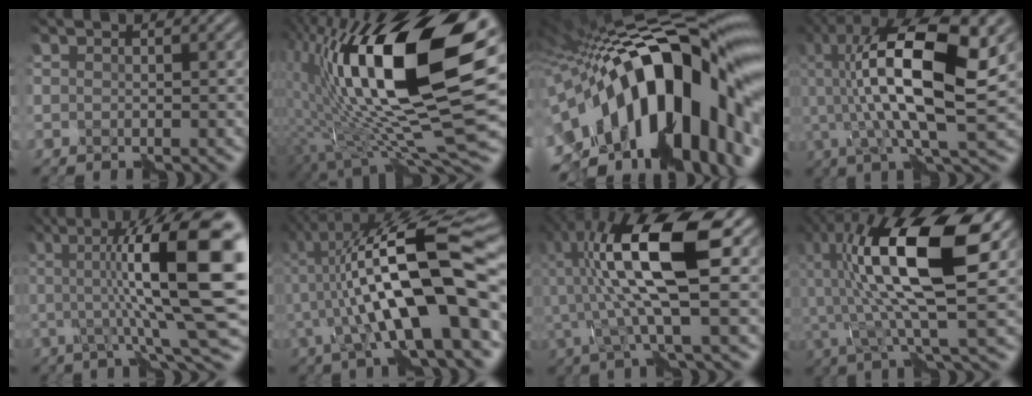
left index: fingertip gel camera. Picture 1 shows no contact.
{"total": 17.8, "force": [4.4, 6.2, 16.1], "torque": [-0.279, 0.007, 0.068]}
{"total": 20.1, "force": [-2.7, 10.7, 16.8], "torque": [-0.273, 0.011, -0.052]}
{"total": 13.5, "force": [2.8, 3.4, 12.7], "torque": [-0.220, 0.015, 0.047]}
{"total": 13.9, "force": [2.4, 2.9, 13.4], "torque": [-0.177, 0.012, 0.038]}
{"total": 14.7, "force": [0.4, 3.5, 14.3], "torque": [-0.229, 0.037, 0.003]}
{"total": 11.0, "force": [1.5, 2.9, 10.5], "torque": [-0.203, 0.018, 0.022]}
{"total": 13.3, "force": [2.7, 4.1, 12.4], "torque": [-0.234, 0.009, 0.045]}